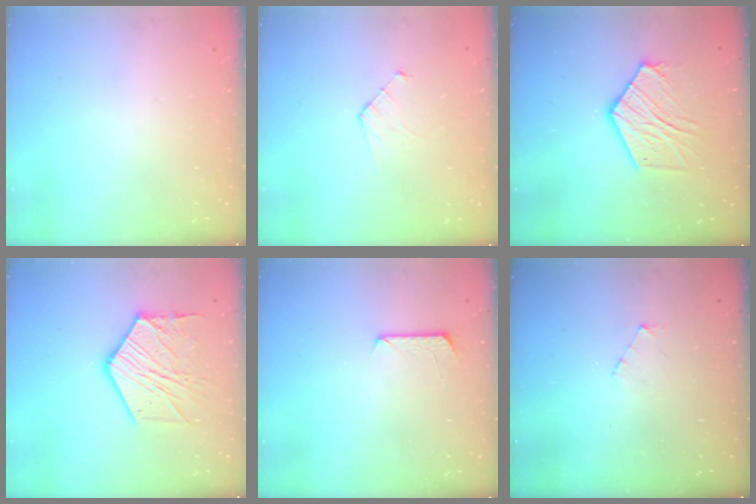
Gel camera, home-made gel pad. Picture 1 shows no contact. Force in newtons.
{"total": 3.8, "press": 3.8, "slide": 0.3}
{"total": 11.8, "press": 11.8, "slide": 0.7}
{"total": 14.4, "press": 14.4, "slide": 1.1}
{"total": 7.4, "press": 7.3, "slide": 0.7}
{"total": 3.0, "press": 3.0, "slide": 0.3}